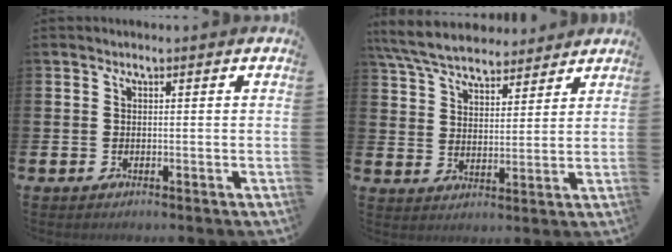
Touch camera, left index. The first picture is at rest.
{"total": 7.2, "force": [6.7, 1.9, 1.7], "torque": [-0.061, -0.028, 0.123]}